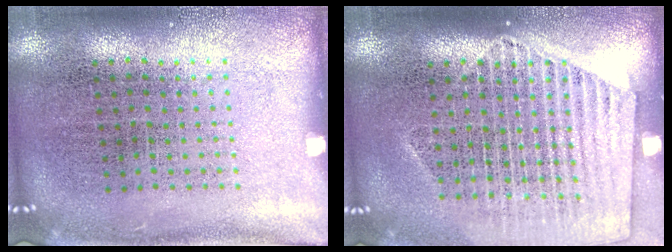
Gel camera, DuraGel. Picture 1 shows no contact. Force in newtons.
{"total": 1.6, "press": 1.4, "slide": 0.6}